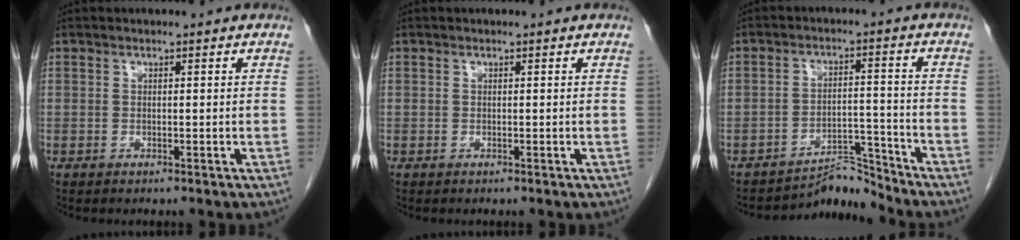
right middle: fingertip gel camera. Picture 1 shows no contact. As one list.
[{"total": 0.0}, {"total": 4.9, "force": [-4.9, 0.1, -0.9], "torque": [0.019, 0.017, -0.076]}]